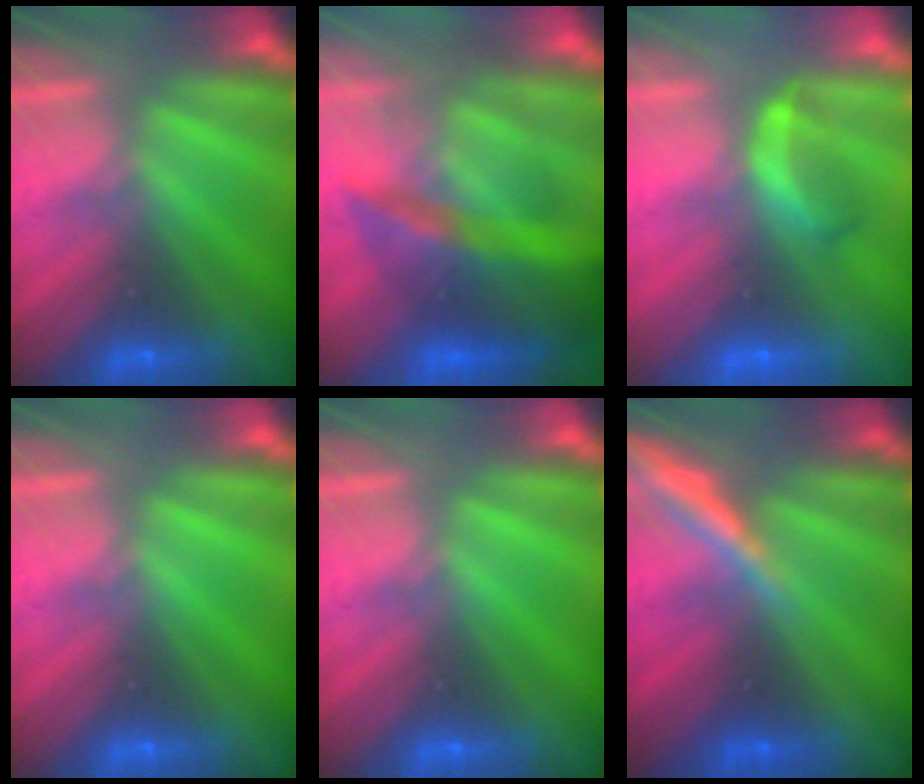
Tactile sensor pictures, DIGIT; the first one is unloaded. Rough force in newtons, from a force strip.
{"total": 9.5}
{"total": 4.0}
{"total": 0.0}
{"total": 0.0}
{"total": 3.3}